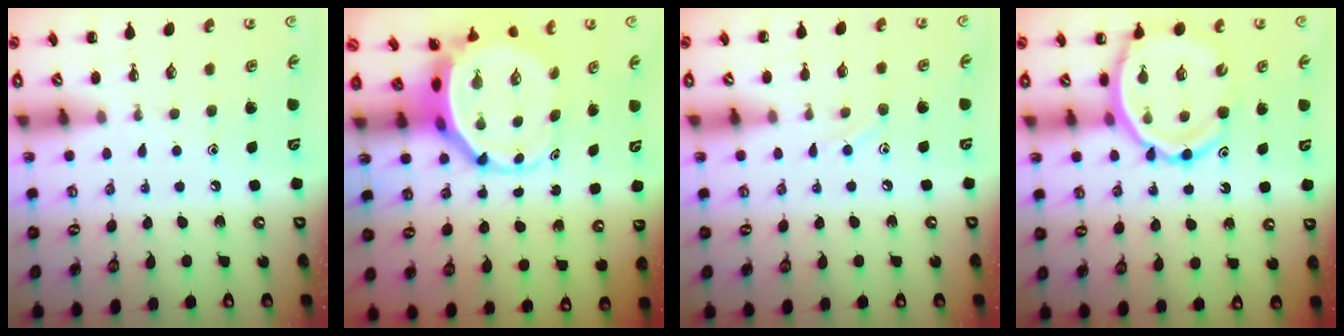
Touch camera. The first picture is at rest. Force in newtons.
{"total": 5.3, "press": 5.1, "slide": 1.5}
{"total": 5.8, "press": 5.5, "slide": 1.8}
{"total": 13.2, "press": 12.7, "slide": 3.6}